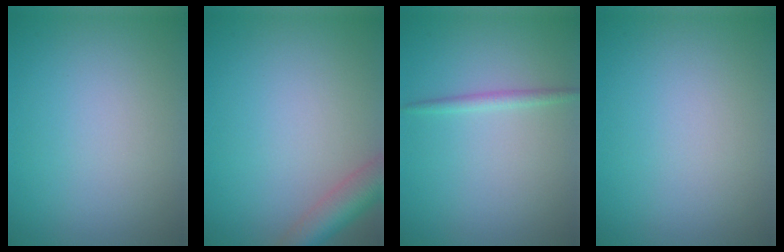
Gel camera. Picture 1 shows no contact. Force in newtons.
{"total": 4.3, "press": 4.3, "slide": 0.3}
{"total": 1.2, "press": 1.2, "slide": 0.1}
{"total": 0.0}